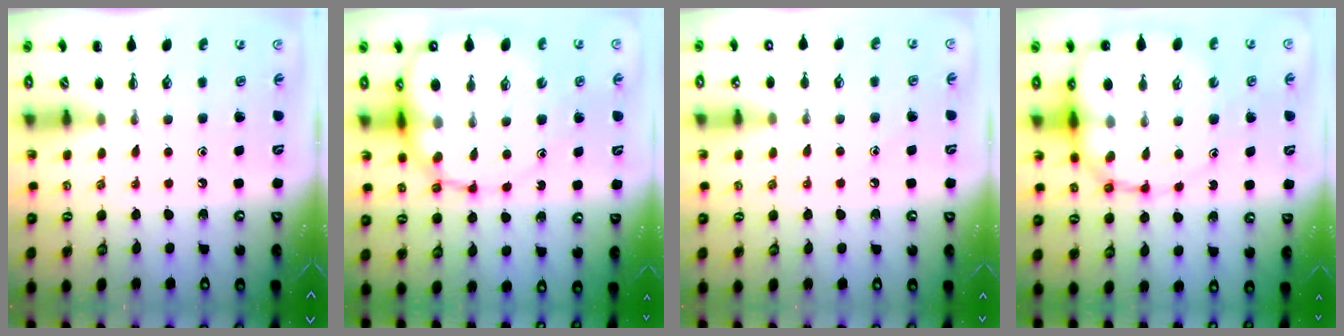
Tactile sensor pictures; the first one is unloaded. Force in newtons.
{"total": 17.9, "press": 17.4, "slide": 4.4}
{"total": 6.7, "press": 6.4, "slide": 2.0}
{"total": 15.9, "press": 15.5, "slide": 3.5}